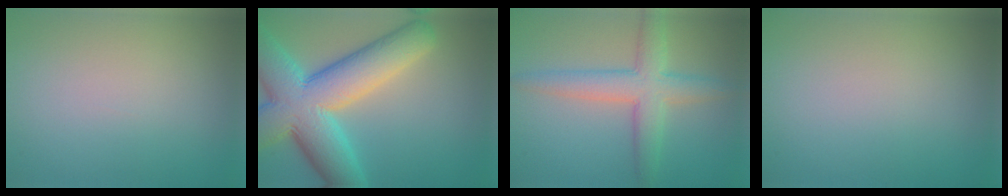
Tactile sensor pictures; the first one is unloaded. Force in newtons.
{"total": 11.8, "press": 11.8, "slide": 0.5}
{"total": 5.0, "press": 5.0, "slide": 0.2}
{"total": 0.0}